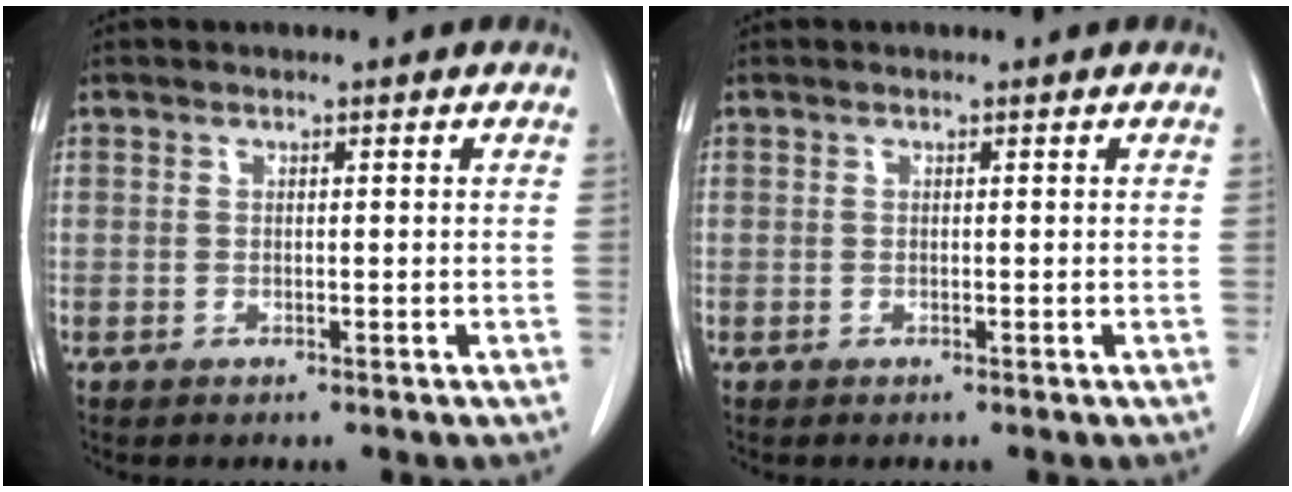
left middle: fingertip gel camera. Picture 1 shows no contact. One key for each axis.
{"total": 0.0}